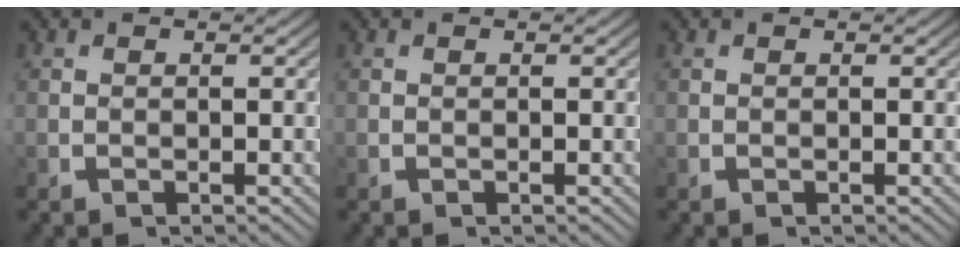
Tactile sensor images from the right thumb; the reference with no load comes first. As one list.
[{"total": 0.0}, {"total": 0.0}]